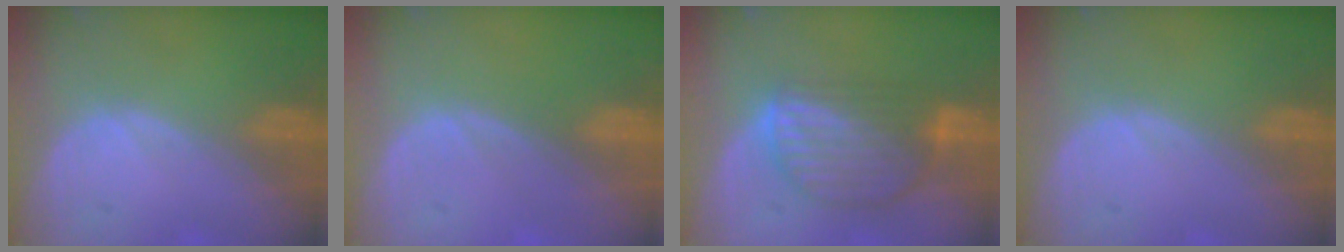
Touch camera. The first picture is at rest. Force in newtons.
{"total": 0.0}
{"total": 8.6, "press": 7.5, "slide": 4.1}
{"total": 0.0}